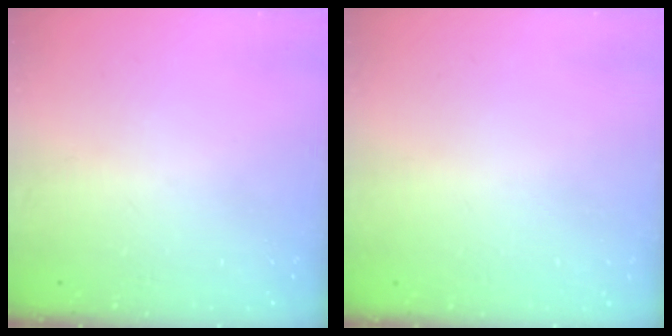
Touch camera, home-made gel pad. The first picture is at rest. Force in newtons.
{"total": 1.8, "press": 1.8, "slide": 0.1}